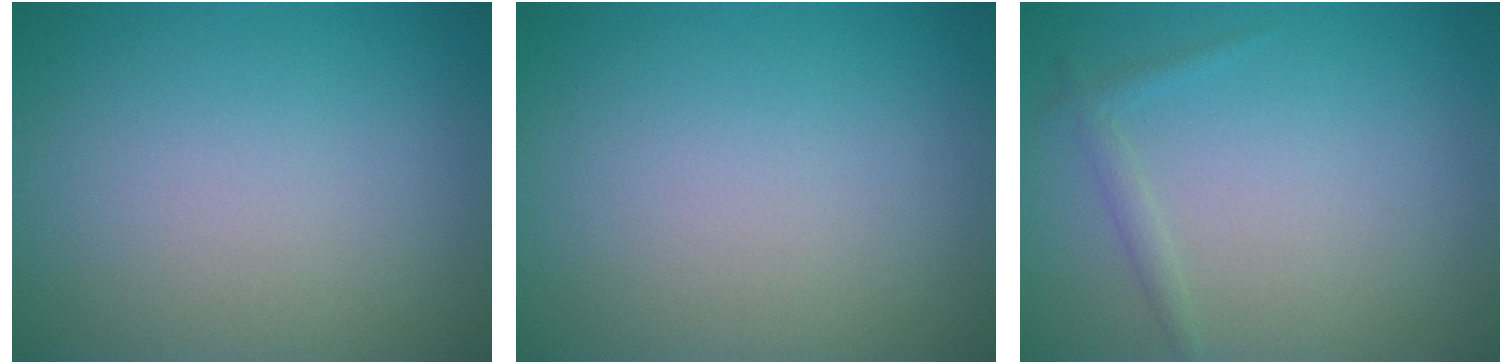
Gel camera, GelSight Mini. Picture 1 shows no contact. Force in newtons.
{"total": 0.0}
{"total": 1.0, "press": 1.0, "slide": 0.0}